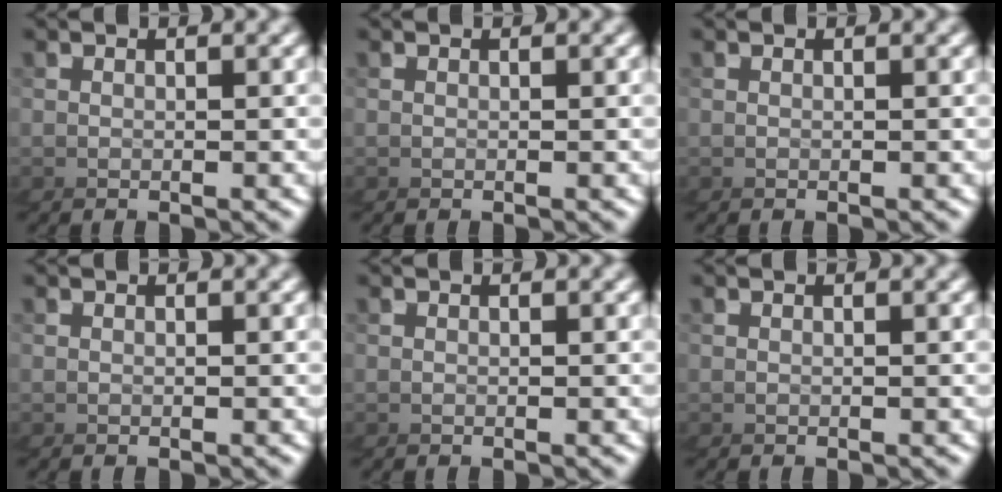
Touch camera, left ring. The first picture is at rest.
{"total": 0.0}
{"total": 0.0}
{"total": 0.0}
{"total": 0.0}
{"total": 0.0}